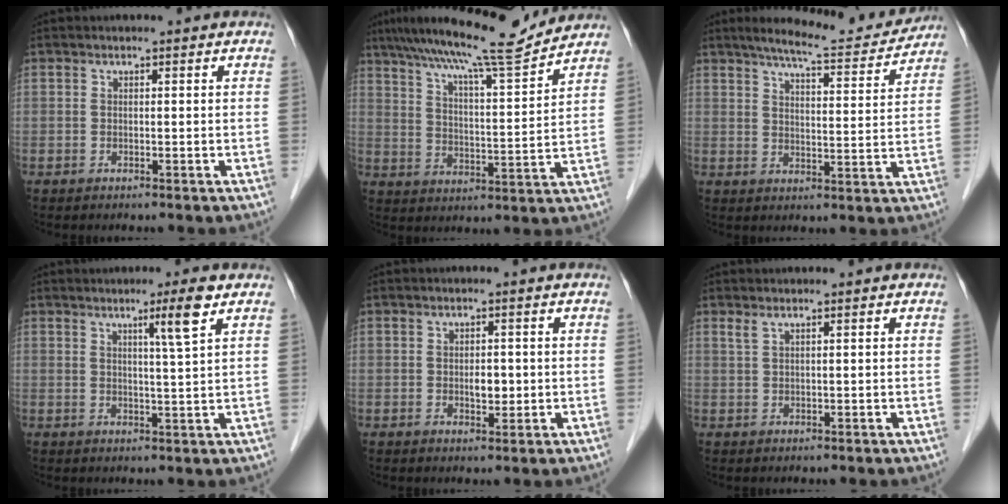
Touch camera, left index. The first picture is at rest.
{"total": 14.0, "force": [12.4, -0.1, 6.6], "torque": [-0.114, 0.004, 0.193]}
{"total": 11.4, "force": [10.5, 1.0, 4.2], "torque": [-0.064, -0.005, 0.143]}
{"total": 4.5, "force": [2.5, -1.1, 3.6], "torque": [-0.062, -0.005, 0.044]}
{"total": 2.2, "force": [-0.4, 1.2, 1.8], "torque": [-0.029, -0.003, -0.003]}
{"total": 1.1, "force": [0.8, 0.0, 0.7], "torque": [-0.021, 0.008, 0.019]}